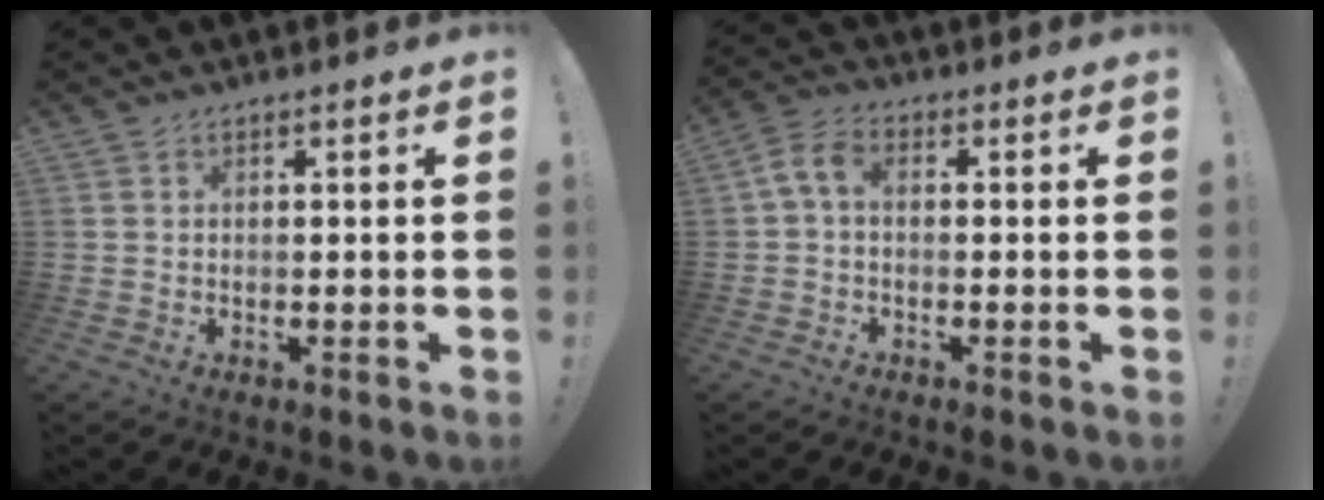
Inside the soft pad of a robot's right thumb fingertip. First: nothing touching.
{"total": 4.8, "force": [0.0, 2.8, 3.9], "torque": [-0.084, 0.003, 0.001]}